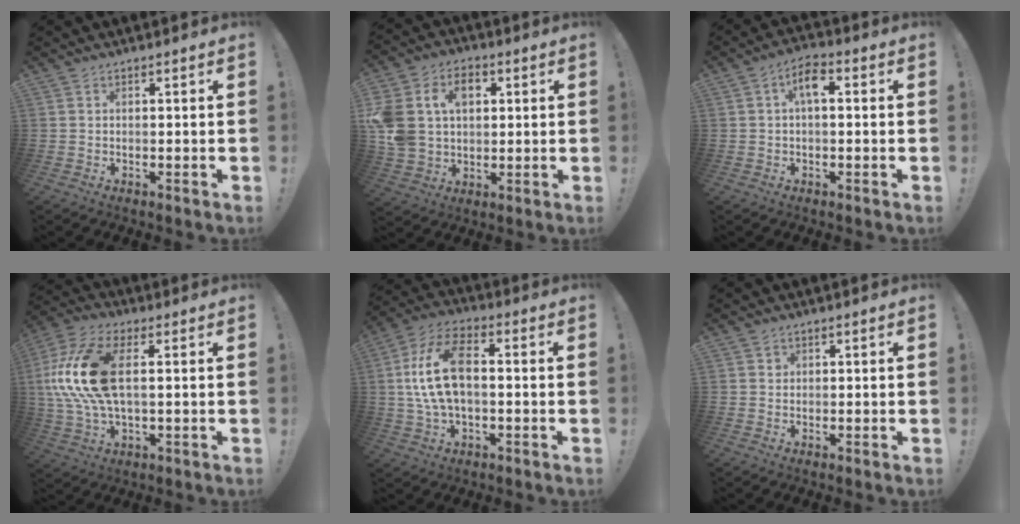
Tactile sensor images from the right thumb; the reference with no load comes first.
{"total": 15.9, "force": [4.3, 12.2, 9.2], "torque": [-0.171, -0.008, 0.082]}
{"total": 6.3, "force": [0.9, 2.9, 5.5], "torque": [-0.086, 0.009, 0.013]}
{"total": 19.7, "force": [2.5, 9.8, 16.9], "torque": [-0.339, -0.001, 0.048]}
{"total": 14.9, "force": [1.0, 8.2, 12.5], "torque": [-0.236, 0.008, 0.017]}
{"total": 1.1, "force": [0.5, 1.0, 0.1], "torque": [0.002, 0.000, 0.007]}